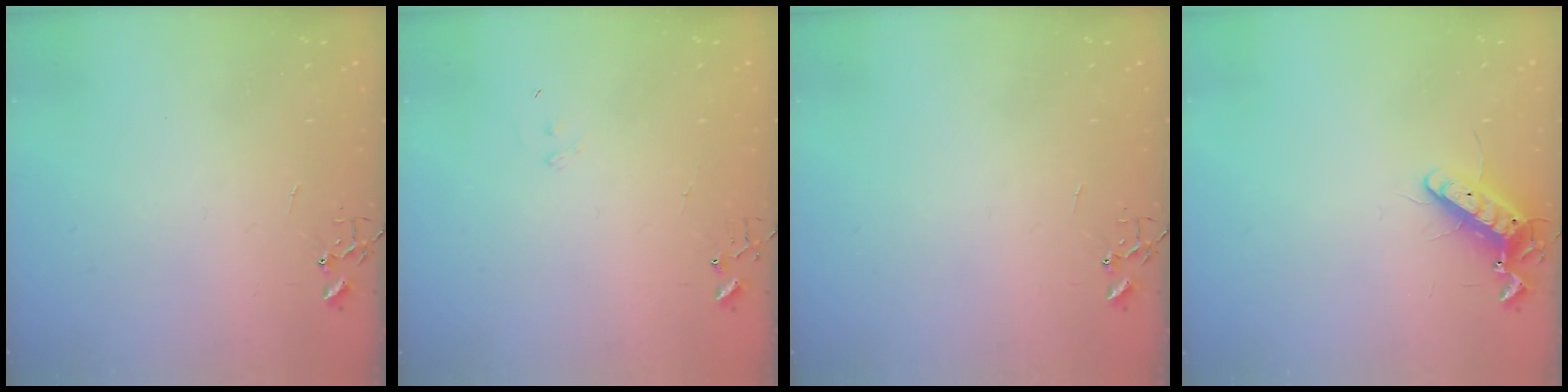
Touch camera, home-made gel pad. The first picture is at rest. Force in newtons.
{"total": 6.8, "press": 6.8, "slide": 0.5}
{"total": 0.0}
{"total": 11.2, "press": 11.1, "slide": 1.4}